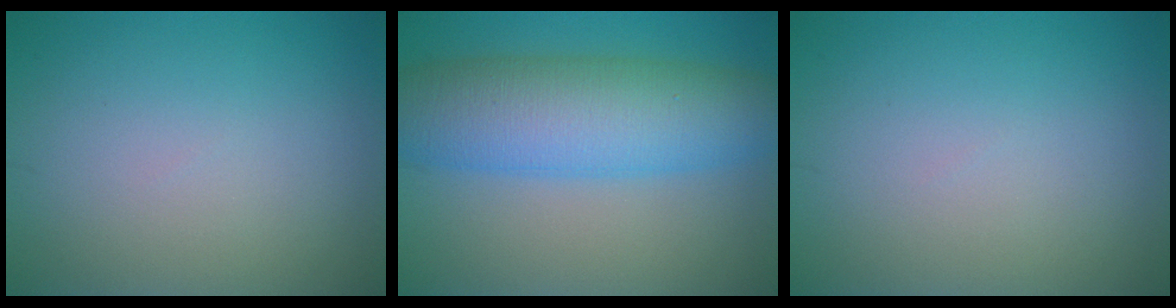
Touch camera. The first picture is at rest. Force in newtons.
{"total": 9.5, "press": 9.5, "slide": 0.0}
{"total": 0.0}